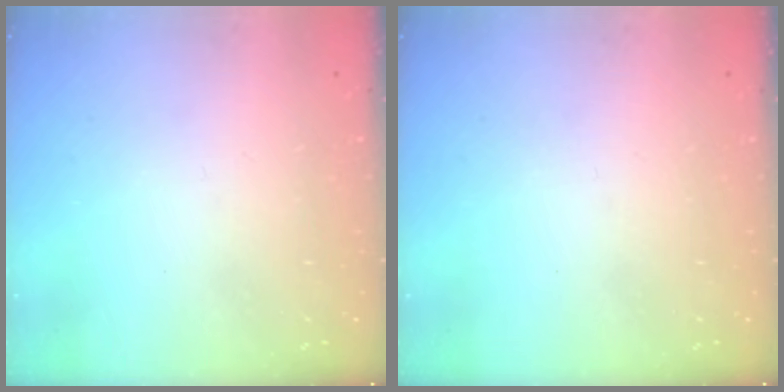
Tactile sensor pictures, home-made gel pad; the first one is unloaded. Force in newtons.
{"total": 0.0}